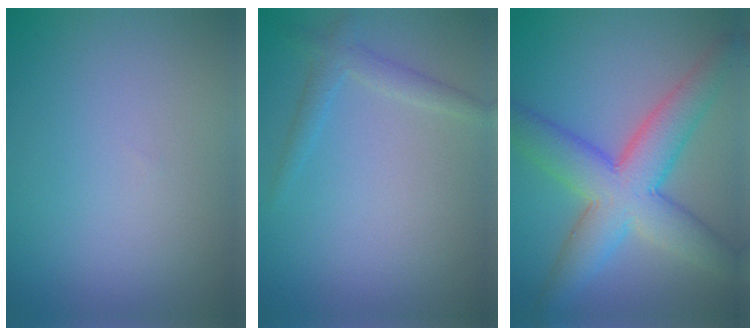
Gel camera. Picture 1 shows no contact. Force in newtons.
{"total": 1.8, "press": 1.8, "slide": 0.1}
{"total": 8.5, "press": 8.5, "slide": 0.3}